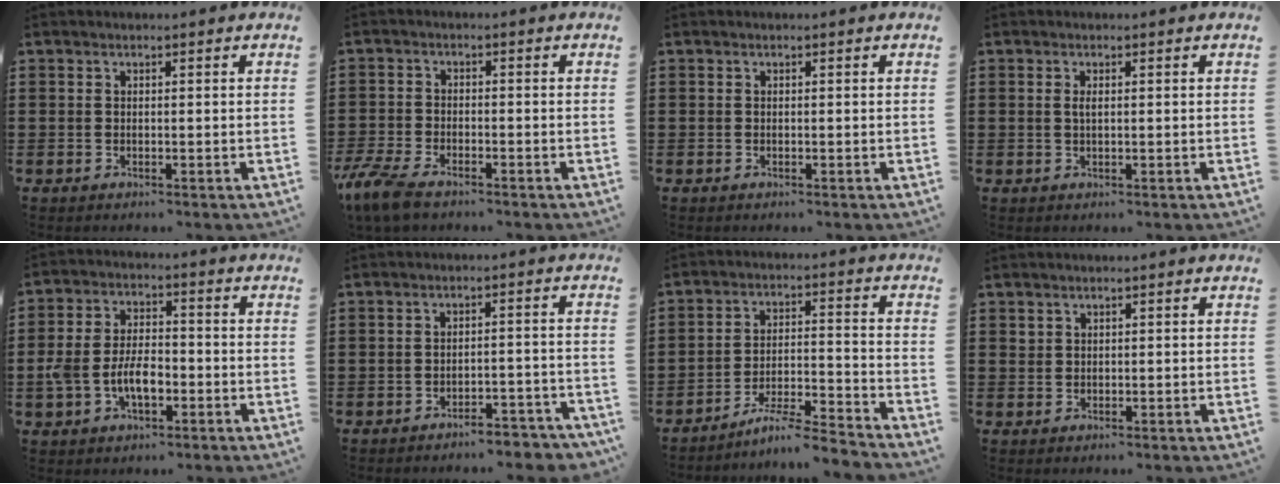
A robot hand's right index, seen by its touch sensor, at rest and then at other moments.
{"total": 4.7, "force": [-4.0, 0.9, 2.3], "torque": [-0.075, -0.013, -0.085]}
{"total": 0.0}
{"total": 1.1, "force": [0.2, 0.3, 1.0], "torque": [-0.021, 0.002, 0.002]}
{"total": 6.8, "force": [-2.2, 3.8, 5.2], "torque": [-0.124, 0.002, -0.048]}
{"total": 3.7, "force": [-3.6, 0.3, 0.8], "torque": [-0.016, 0.003, -0.074]}
{"total": 6.4, "force": [-5.9, -0.2, 2.6], "torque": [-0.056, -0.011, -0.115]}
{"total": 1.1, "force": [0.8, 0.7, 0.1], "torque": [-0.004, 0.002, 0.016]}